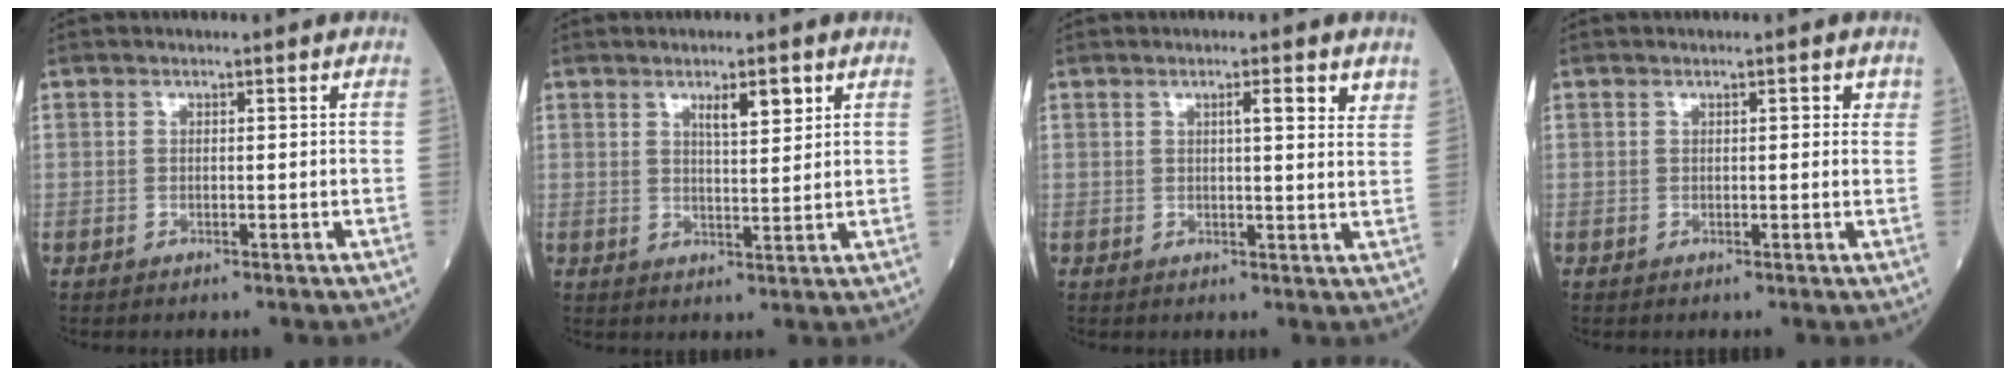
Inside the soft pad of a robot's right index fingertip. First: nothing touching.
{"total": 4.1, "force": [2.3, 0.7, 3.3], "torque": [-0.054, 0.000, 0.038]}
{"total": 3.8, "force": [2.2, 0.3, 3.1], "torque": [-0.040, -0.004, 0.028]}
{"total": 1.5, "force": [0.7, 0.7, 1.1], "torque": [-0.007, 0.000, 0.006]}